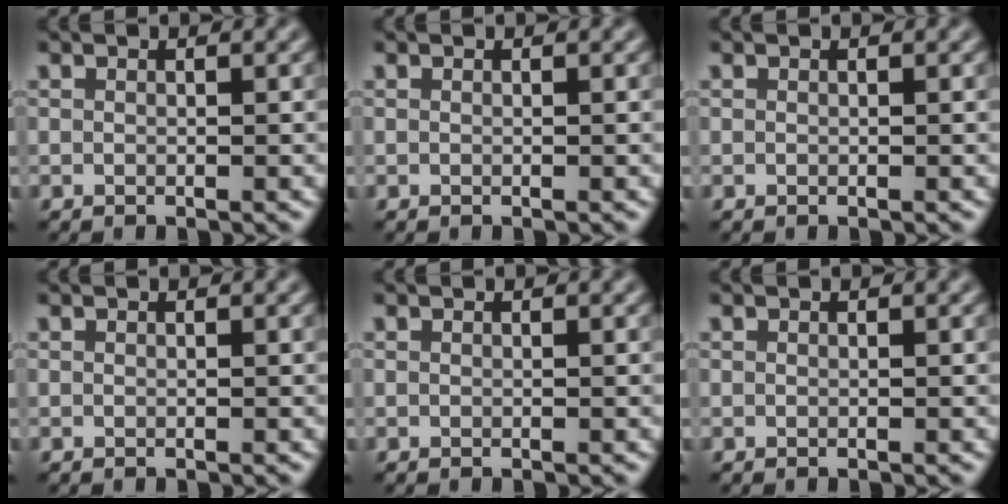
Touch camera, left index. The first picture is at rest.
{"total": 0.0}
{"total": 0.0}
{"total": 0.0}
{"total": 0.0}
{"total": 0.0}